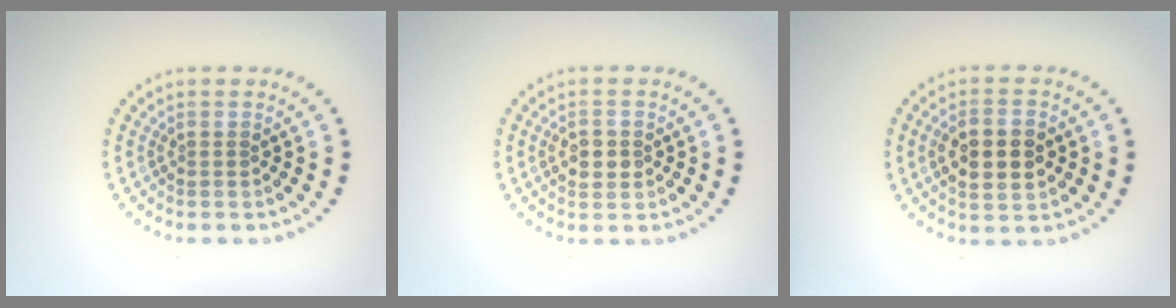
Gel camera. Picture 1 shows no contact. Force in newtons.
{"total": 2.4, "press": 2.4, "slide": 0.1}
{"total": 4.1, "press": 4.0, "slide": 0.4}